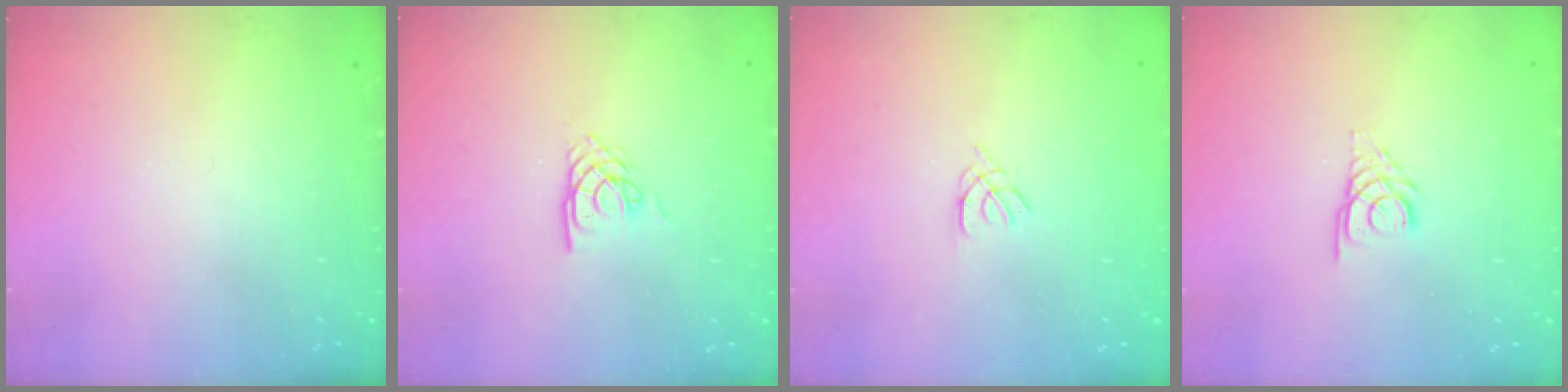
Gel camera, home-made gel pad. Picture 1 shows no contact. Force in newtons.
{"total": 4.5, "press": 4.5, "slide": 0.4}
{"total": 1.1, "press": 1.0, "slide": 0.3}
{"total": 2.7, "press": 2.7, "slide": 0.3}